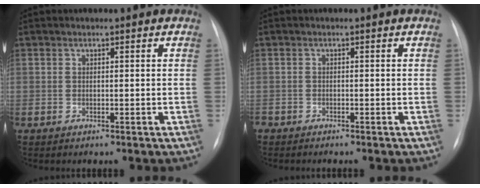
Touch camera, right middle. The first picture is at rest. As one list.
[{"total": 1.5, "force": [-1.4, 0.5, 0.3], "torque": [-0.006, -0.002, -0.023]}]